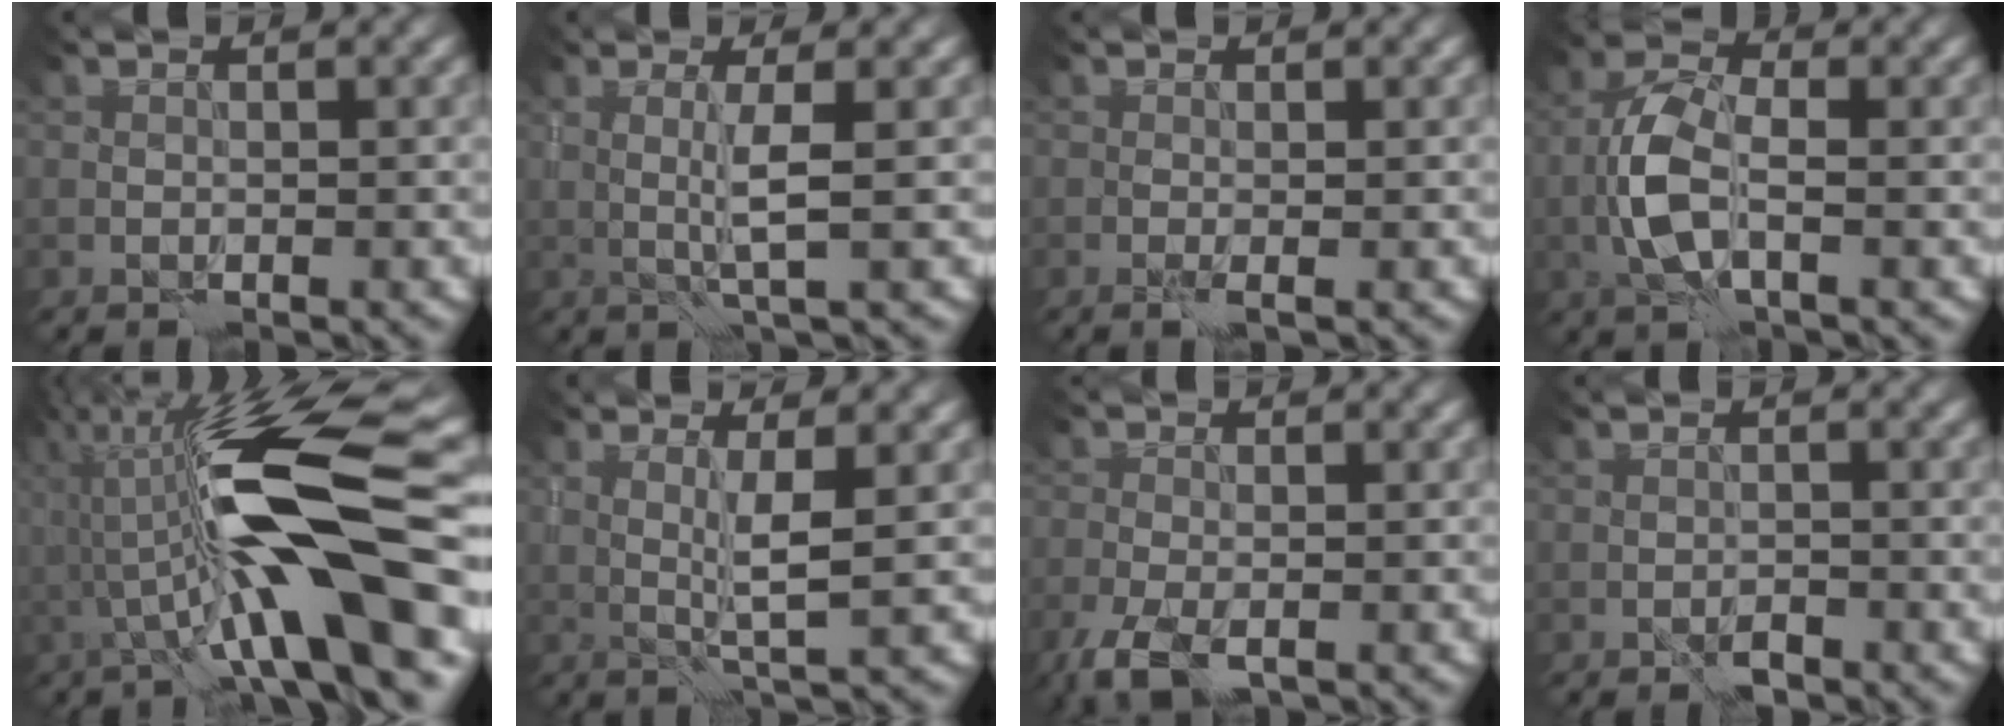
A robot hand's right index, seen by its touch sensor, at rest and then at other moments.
{"total": 2.4, "force": [0.7, -0.1, 2.3], "torque": [-0.047, -0.007, 0.012]}
{"total": 0.6, "force": [0.0, -0.1, 0.6], "torque": [-0.014, -0.005, -0.002]}
{"total": 4.6, "force": [-0.8, 2.1, 4.1], "torque": [-0.090, 0.002, -0.020]}
{"total": 14.5, "force": [0.4, 3.2, 14.1], "torque": [-0.233, 0.021, 0.003]}
{"total": 2.5, "force": [1.0, -0.1, 2.3], "torque": [-0.046, -0.008, 0.020]}
{"total": 3.9, "force": [-2.5, 1.5, 2.6], "torque": [-0.059, -0.017, -0.051]}
{"total": 1.0, "force": [-0.7, 0.4, 0.6], "torque": [-0.008, 0.001, -0.013]}